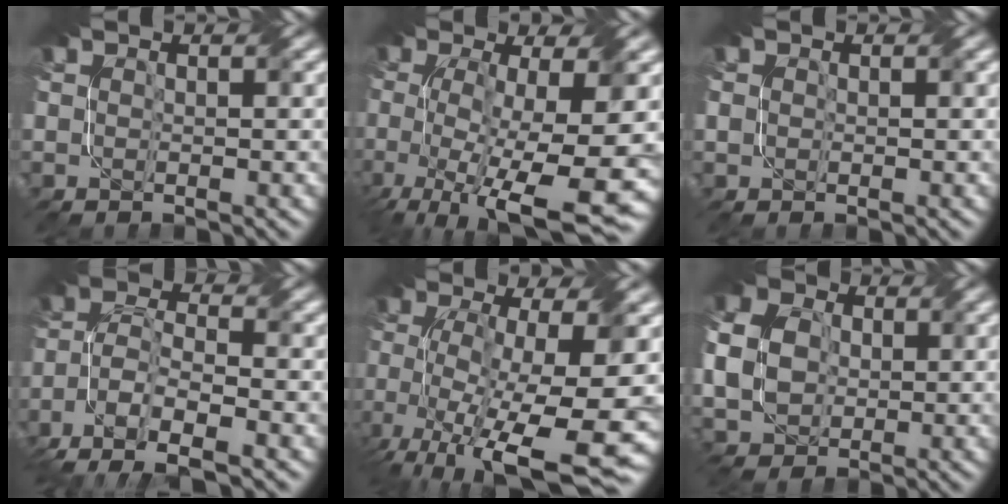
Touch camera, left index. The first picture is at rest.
{"total": 11.6, "force": [-3.6, 3.7, 10.4], "torque": [-0.175, -0.030, -0.046]}
{"total": 0.8, "force": [-0.1, 0.7, 0.2], "torque": [-0.005, 0.000, 0.000]}
{"total": 7.6, "force": [-4.9, 2.7, 5.1], "torque": [-0.103, -0.005, -0.095]}
{"total": 12.8, "force": [-4.4, 4.5, 11.2], "torque": [-0.202, -0.038, -0.058]}
{"total": 7.2, "force": [0.5, 5.9, 4.2], "torque": [-0.121, 0.011, 0.013]}